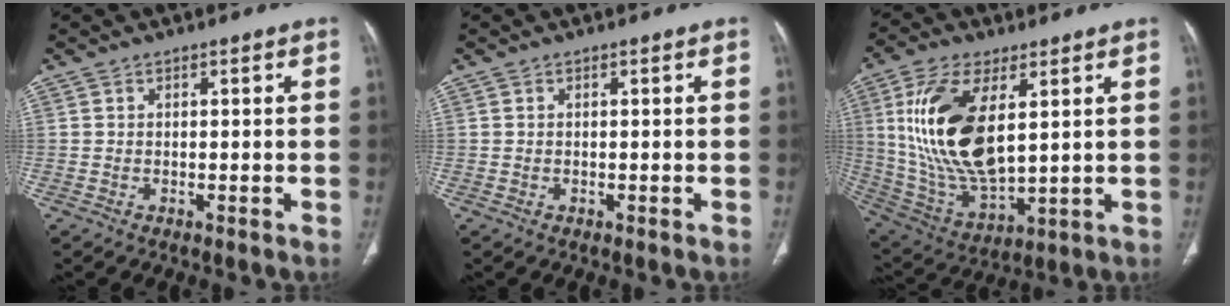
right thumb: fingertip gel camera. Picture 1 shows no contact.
{"total": 0.0}
{"total": 20.0, "force": [4.7, 9.5, 17.0], "torque": [-0.339, -0.024, 0.099]}